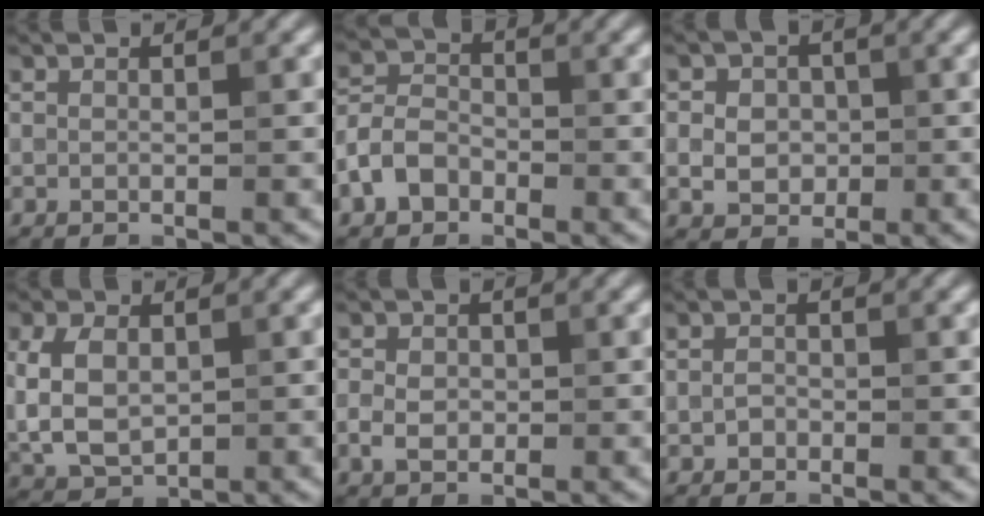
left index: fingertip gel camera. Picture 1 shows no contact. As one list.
[{"total": 3.7, "force": [-1.9, 2.6, 1.8], "torque": [-0.037, 0.008, -0.046]}, {"total": 4.4, "force": [0.3, 3.8, 2.3], "torque": [-0.021, 0.017, -0.016]}, {"total": 5.6, "force": [0.4, 3.7, 4.2], "torque": [-0.086, 0.001, 0.008]}, {"total": 2.6, "force": [-0.4, 2.0, 1.6], "torque": [-0.029, -0.002, -0.013]}, {"total": 1.1, "force": [-0.3, 0.9, 0.5], "torque": [-0.010, -0.002, -0.010]}]